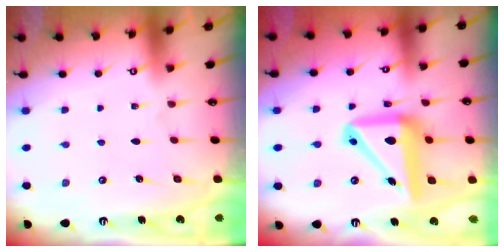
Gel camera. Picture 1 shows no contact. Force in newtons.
{"total": 14.9, "press": 14.8, "slide": 2.0}